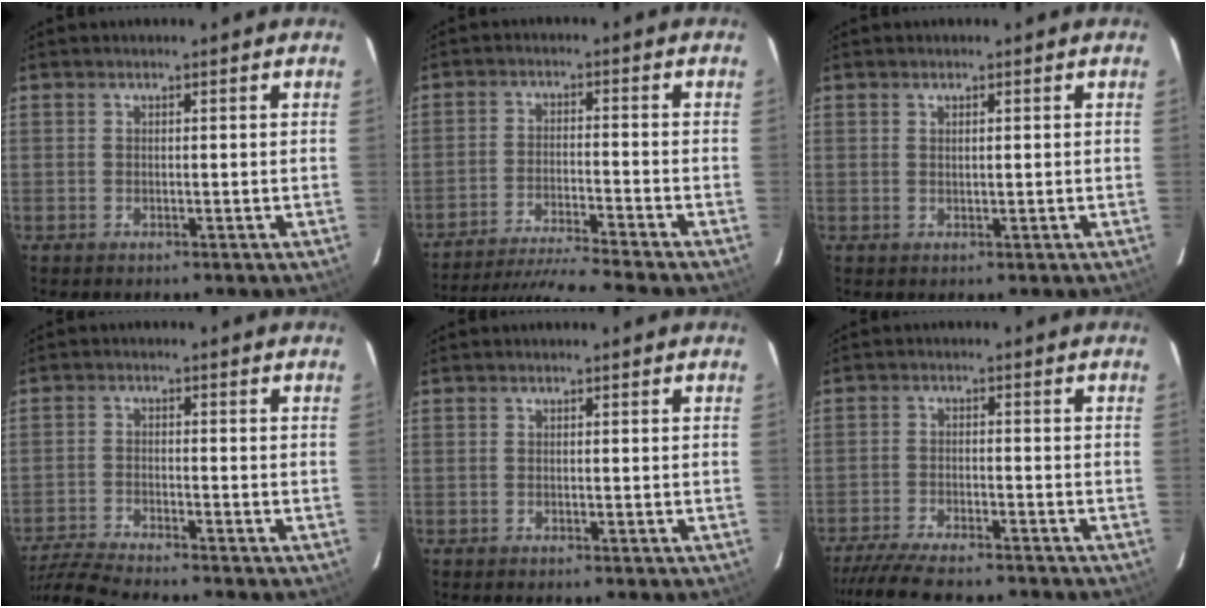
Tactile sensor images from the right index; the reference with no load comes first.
{"total": 14.7, "force": [-13.4, -1.6, 5.8], "torque": [-0.128, -0.019, -0.223]}
{"total": 0.9, "force": [0.4, 0.3, 0.7], "torque": [-0.012, 0.002, 0.009]}
{"total": 9.9, "force": [-9.0, 0.1, 4.1], "torque": [-0.110, -0.017, -0.166]}
{"total": 0.0}
{"total": 13.3, "force": [-11.7, 2.5, 5.9], "torque": [-0.131, -0.027, -0.189]}